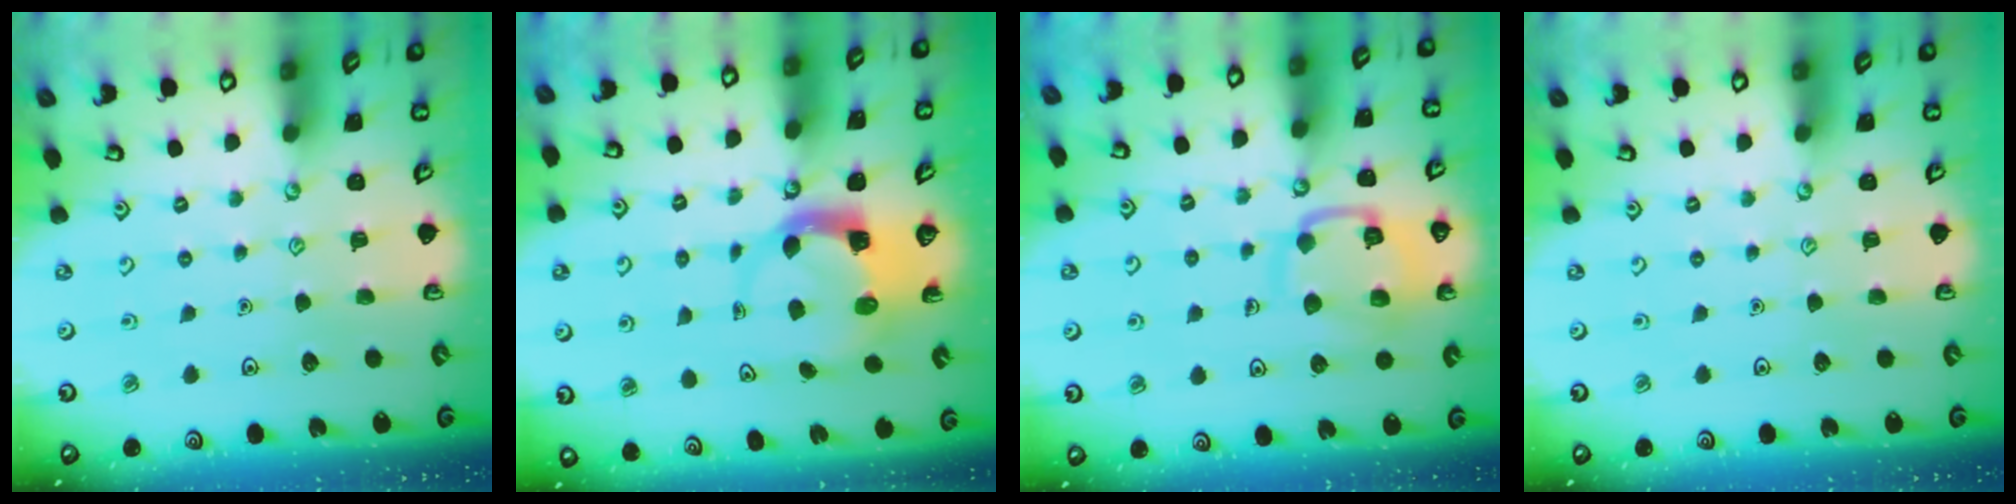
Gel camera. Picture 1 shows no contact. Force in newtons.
{"total": 3.8, "press": 3.8, "slide": 0.6}
{"total": 13.0, "press": 13.0, "slide": 1.4}
{"total": 0.0}